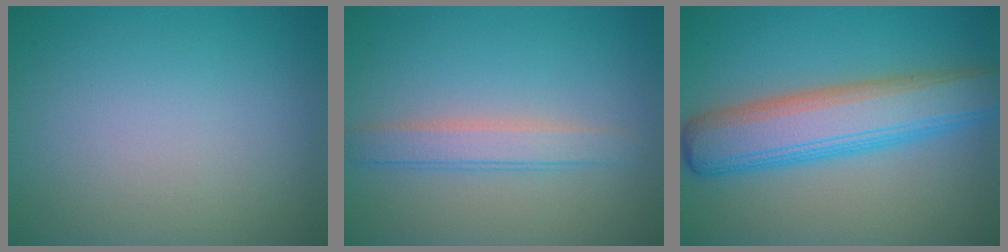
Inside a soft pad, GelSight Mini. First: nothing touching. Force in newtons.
{"total": 2.6, "press": 2.6, "slide": 0.0}
{"total": 7.7, "press": 7.7, "slide": 0.4}